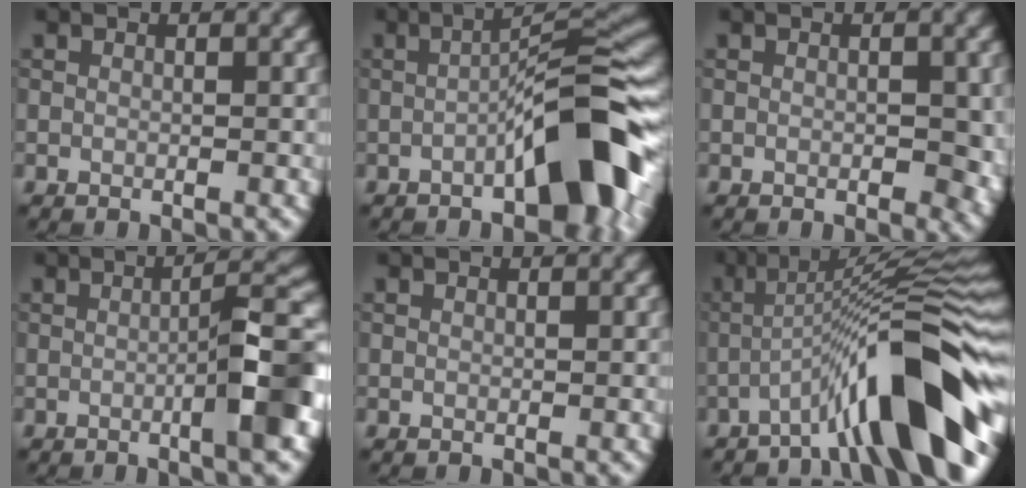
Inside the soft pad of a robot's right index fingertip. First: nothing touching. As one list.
[{"total": 9.4, "force": [-3.7, 2.2, 8.3], "torque": [-0.103, 0.026, -0.067]}, {"total": 2.3, "force": [-0.3, 1.0, 2.0], "torque": [-0.021, -0.002, -0.003]}, {"total": 6.2, "force": [-1.4, 0.7, 6.0], "torque": [-0.082, 0.015, -0.028]}, {"total": 0.0}, {"total": 11.8, "force": [-5.6, 1.7, 10.2], "torque": [-0.139, 0.028, -0.099]}]